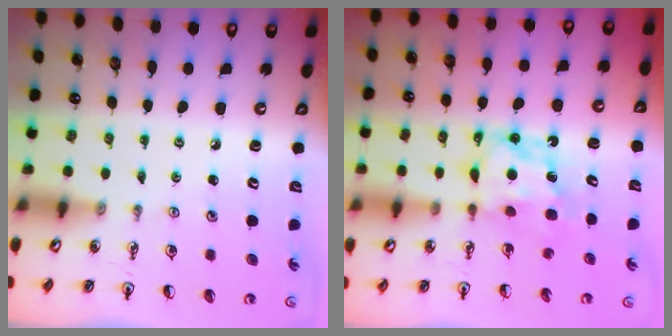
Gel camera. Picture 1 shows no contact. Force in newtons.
{"total": 6.9, "press": 6.9, "slide": 0.3}